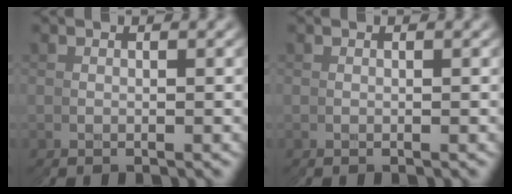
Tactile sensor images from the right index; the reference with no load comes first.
{"total": 0.0}